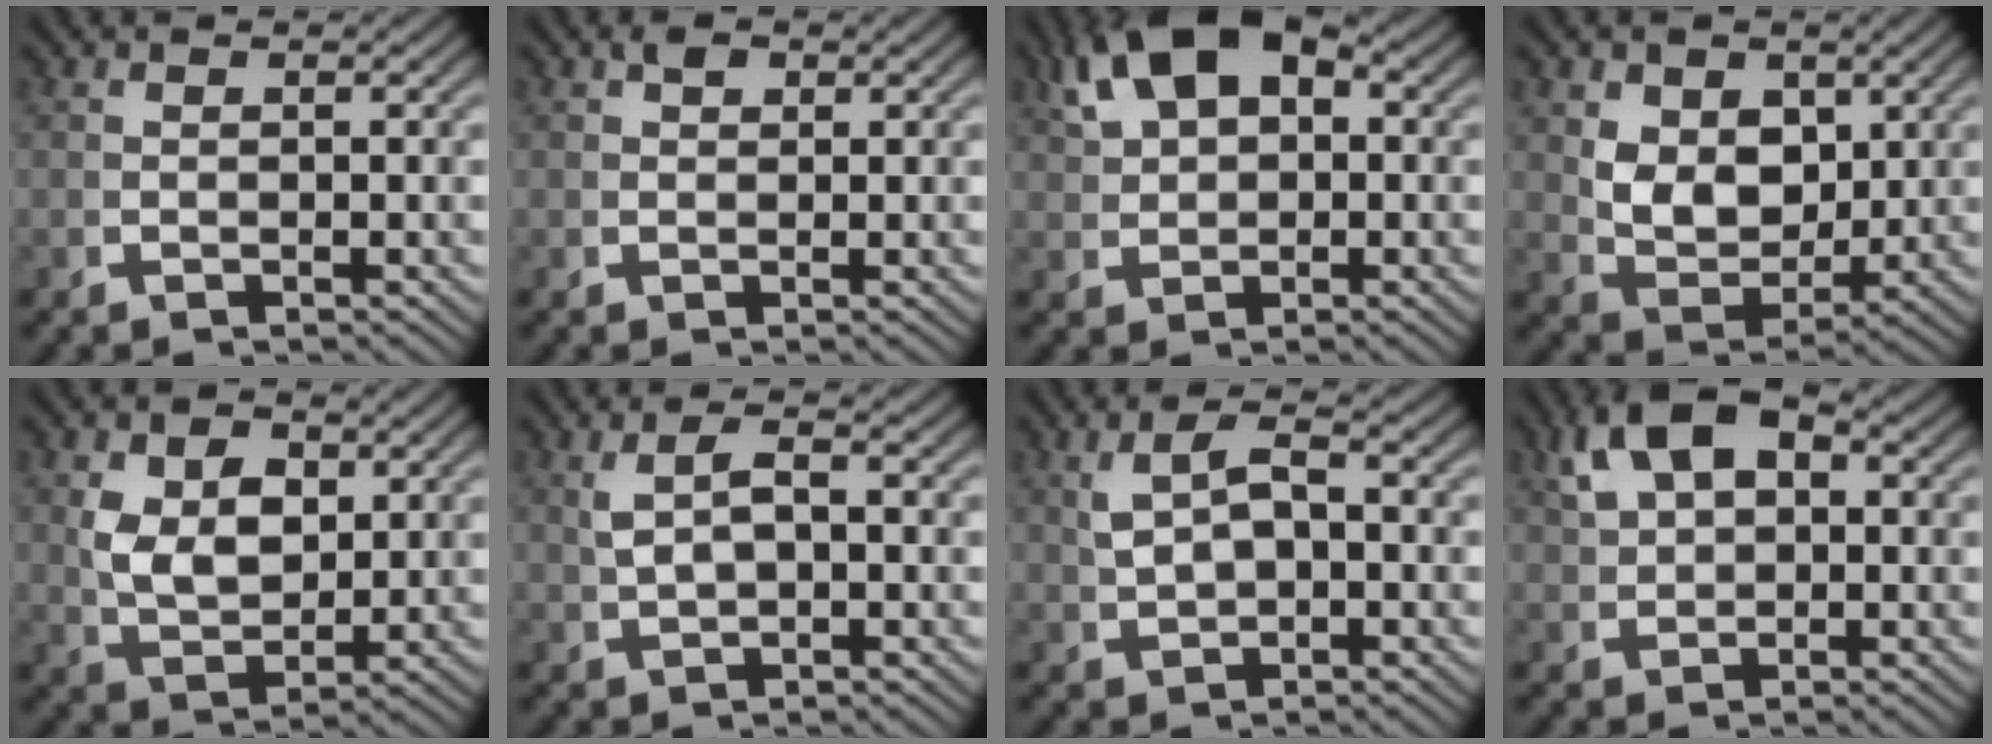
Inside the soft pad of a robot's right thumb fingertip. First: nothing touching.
{"total": 1.6, "force": [1.1, 0.9, 0.8], "torque": [-0.011, 0.000, 0.022]}
{"total": 7.3, "force": [3.2, 4.1, 5.0], "torque": [-0.099, 0.002, 0.063]}
{"total": 6.9, "force": [1.2, 4.7, 4.9], "torque": [-0.108, -0.041, 0.041]}
{"total": 6.3, "force": [1.3, 4.3, 4.4], "torque": [-0.094, -0.024, 0.041]}
{"total": 2.8, "force": [0.7, 1.1, 2.4], "torque": [-0.046, 0.006, 0.023]}
{"total": 3.8, "force": [0.6, 2.0, 3.2], "torque": [-0.059, 0.000, 0.025]}
{"total": 6.0, "force": [2.5, 3.4, 4.2], "torque": [-0.083, 0.004, 0.051]}